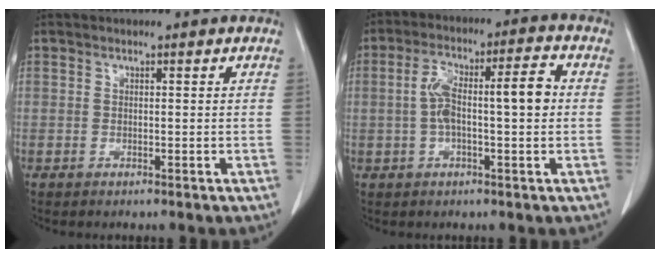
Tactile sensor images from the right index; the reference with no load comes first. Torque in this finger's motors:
{"motor_torque": [0.30, -0.01, 0.25, 0.12]}